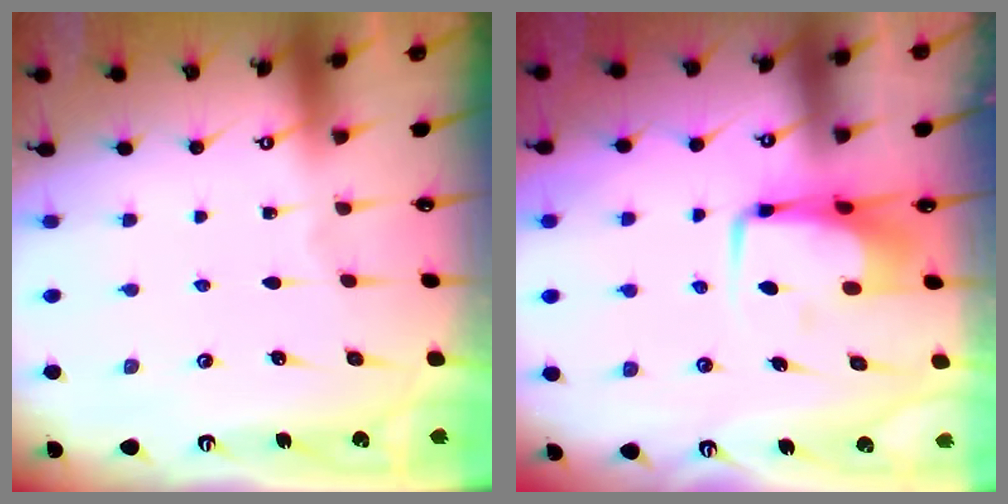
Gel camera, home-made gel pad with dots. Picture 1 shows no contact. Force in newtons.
{"total": 6.5, "press": 6.4, "slide": 1.3}